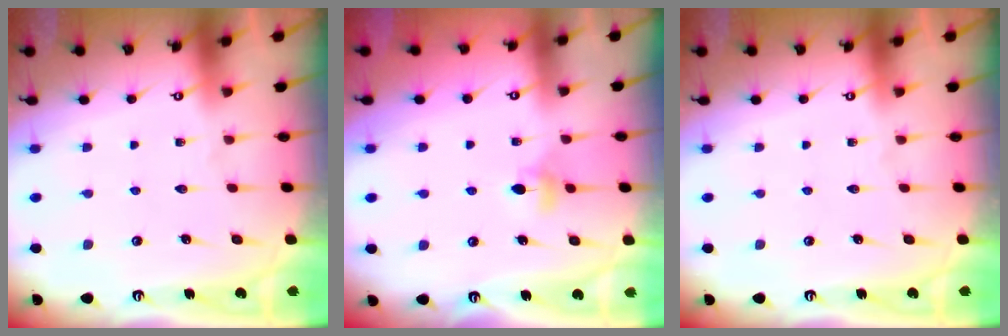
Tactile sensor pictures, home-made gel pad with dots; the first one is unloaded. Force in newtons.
{"total": 4.0, "press": 3.9, "slide": 0.8}
{"total": 0.0}